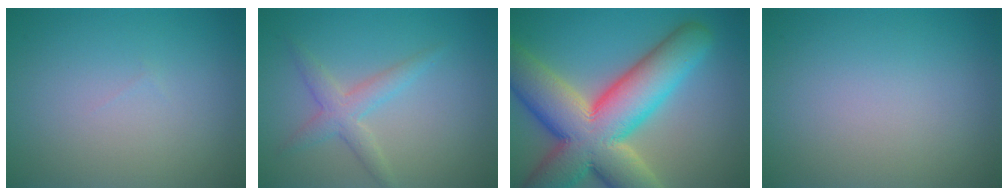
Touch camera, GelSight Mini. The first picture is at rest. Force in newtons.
{"total": 2.7, "press": 2.7, "slide": 0.1}
{"total": 14.7, "press": 14.7, "slide": 1.0}
{"total": 0.0}